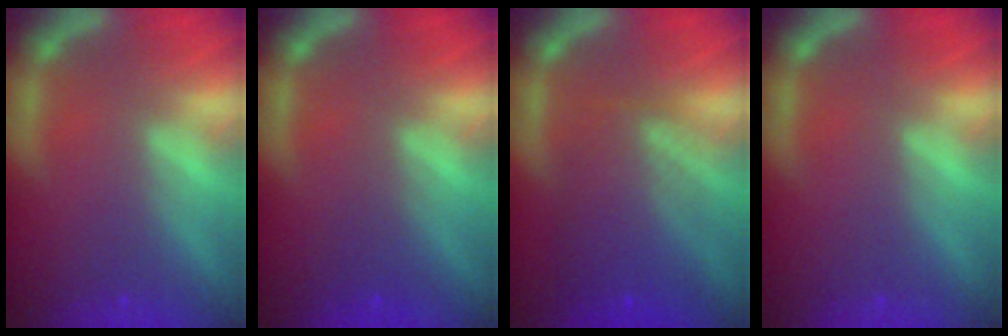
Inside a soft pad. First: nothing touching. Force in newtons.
{"total": 1.5}
{"total": 6.5}
{"total": 0.0}